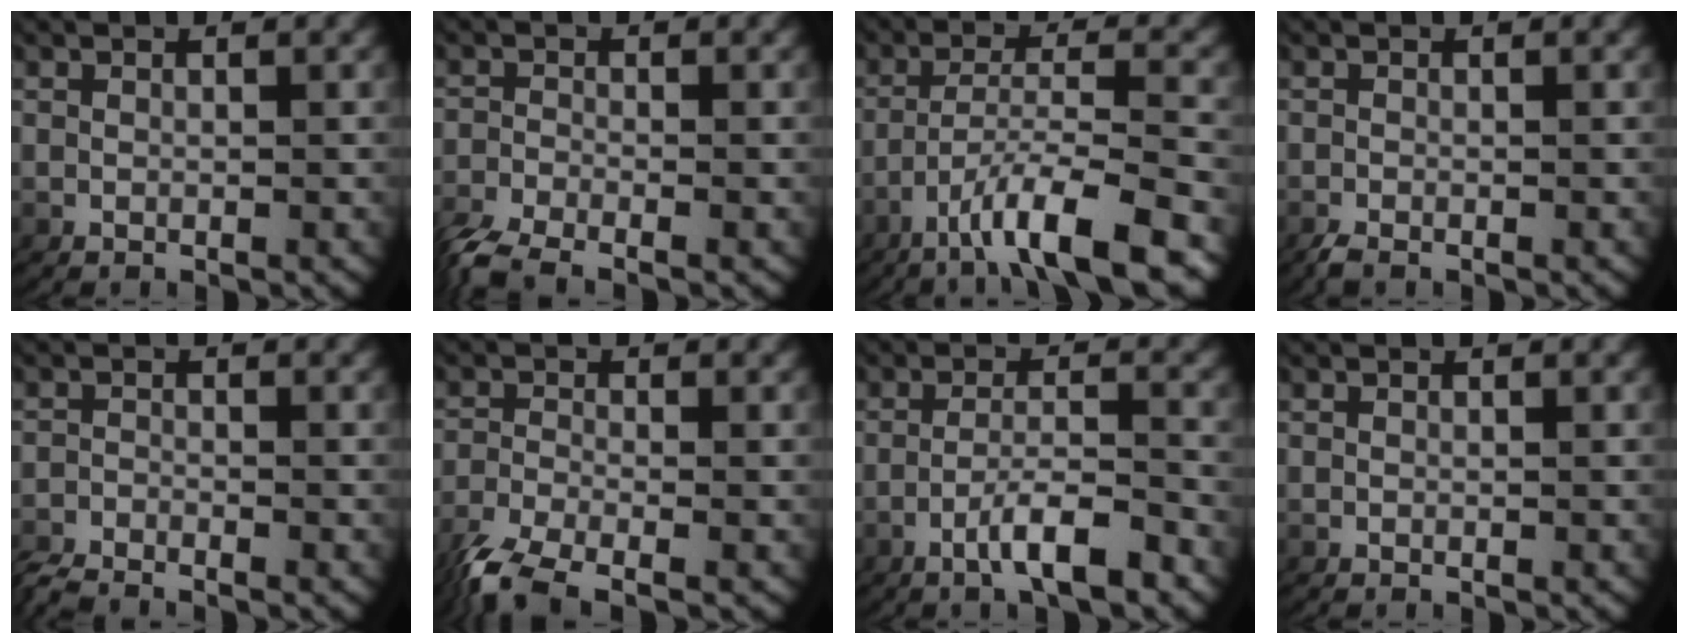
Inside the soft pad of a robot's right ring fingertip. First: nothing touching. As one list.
[{"total": 4.3, "force": [-3.4, 1.6, 2.0], "torque": [-0.049, -0.016, -0.051]}, {"total": 6.7, "force": [-3.5, 1.5, 5.6], "torque": [-0.096, -0.007, -0.053]}, {"total": 1.2, "force": [-1.0, 0.3, 0.4], "torque": [-0.013, -0.008, -0.016]}, {"total": 2.5, "force": [-2.4, 0.6, 0.3], "torque": [-0.008, -0.011, -0.043]}, {"total": 5.6, "force": [-4.2, 2.0, 3.2], "torque": [-0.079, -0.025, -0.056]}, {"total": 4.6, "force": [-2.7, 1.1, 3.5], "torque": [-0.063, -0.010, -0.043]}, {"total": 0.0}]